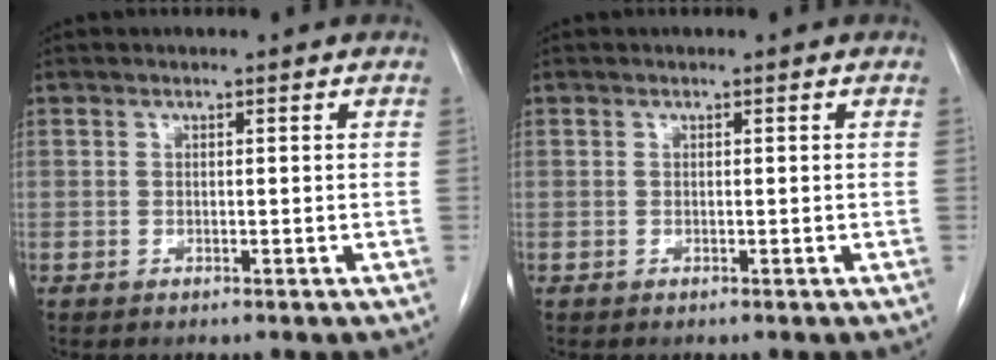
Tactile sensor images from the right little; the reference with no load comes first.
{"total": 0.0}